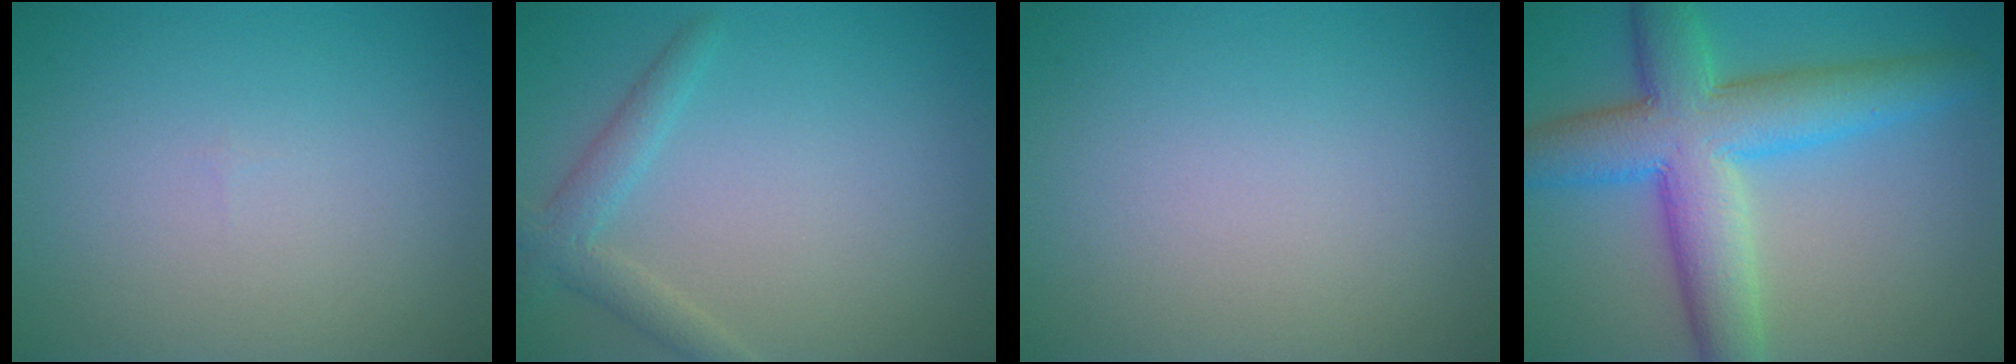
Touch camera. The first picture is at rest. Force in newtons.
{"total": 2.4, "press": 2.4, "slide": 0.1}
{"total": 0.0}
{"total": 9.4, "press": 9.4, "slide": 0.1}